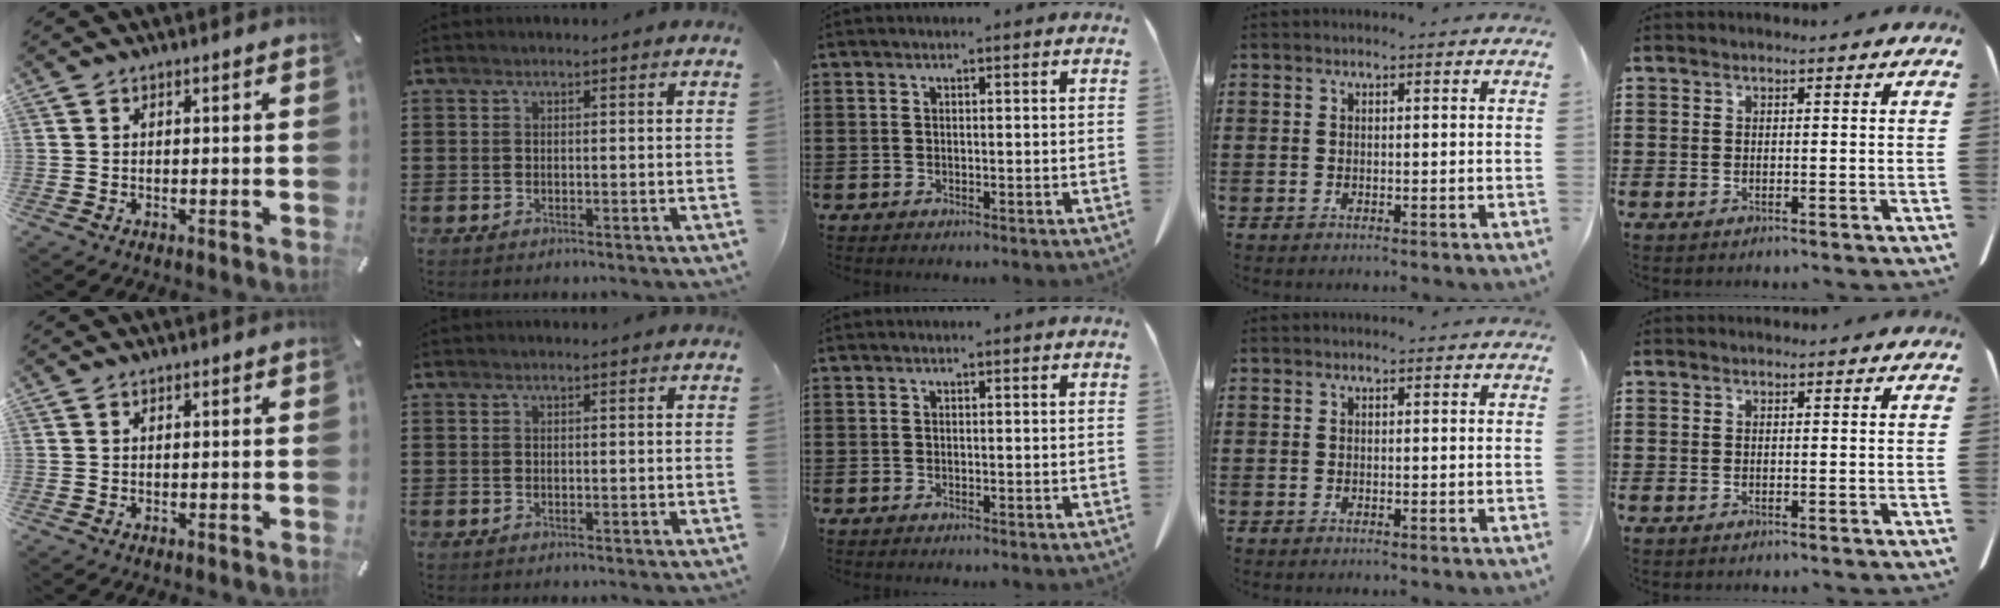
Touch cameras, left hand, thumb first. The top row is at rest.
{}